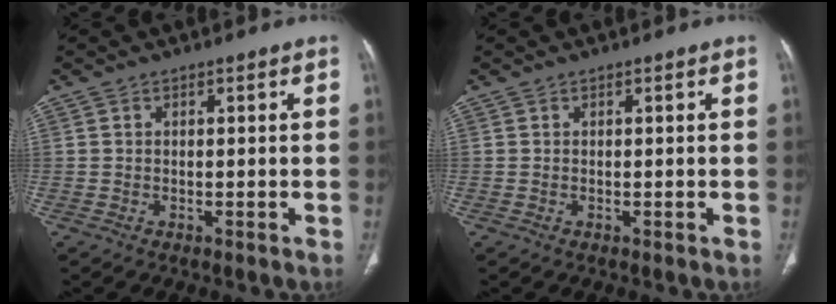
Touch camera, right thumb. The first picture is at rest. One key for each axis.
{"total": 0.0}